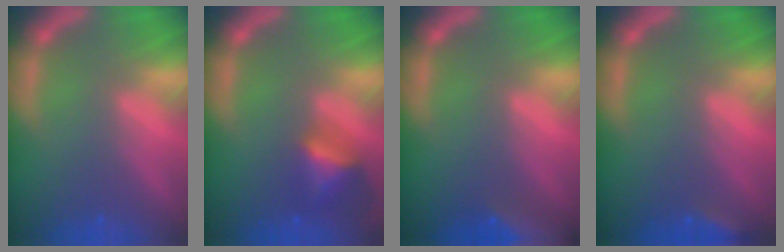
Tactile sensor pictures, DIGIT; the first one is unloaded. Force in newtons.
{"total": 4.0}
{"total": 8.9}
{"total": 2.4}